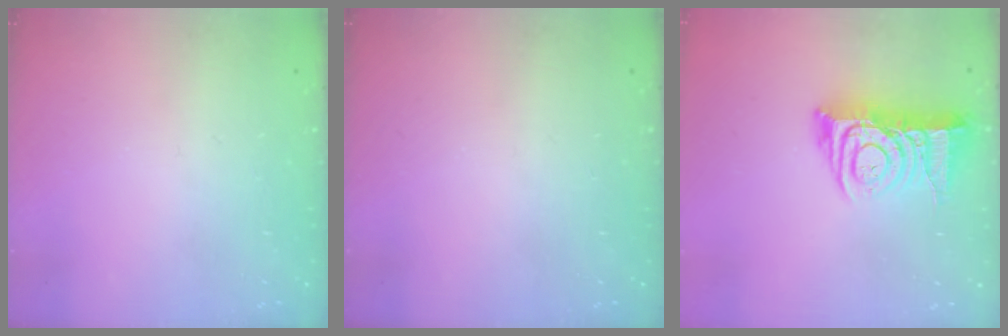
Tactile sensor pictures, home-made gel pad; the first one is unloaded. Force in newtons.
{"total": 0.0}
{"total": 12.1, "press": 12.0, "slide": 1.7}